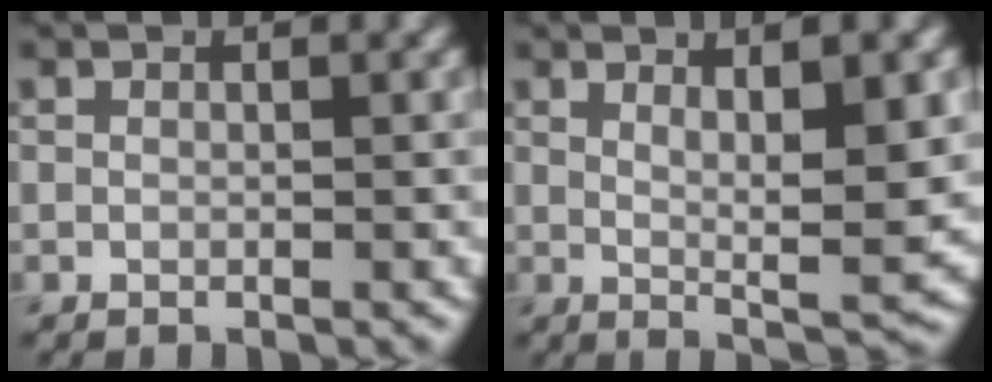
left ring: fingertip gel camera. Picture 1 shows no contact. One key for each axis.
{"total": 6.4, "fx": 1.5, "fy": 1.3, "fz": 6.1, "tx": -0.083, "ty": -0.009, "tz": 0.026}